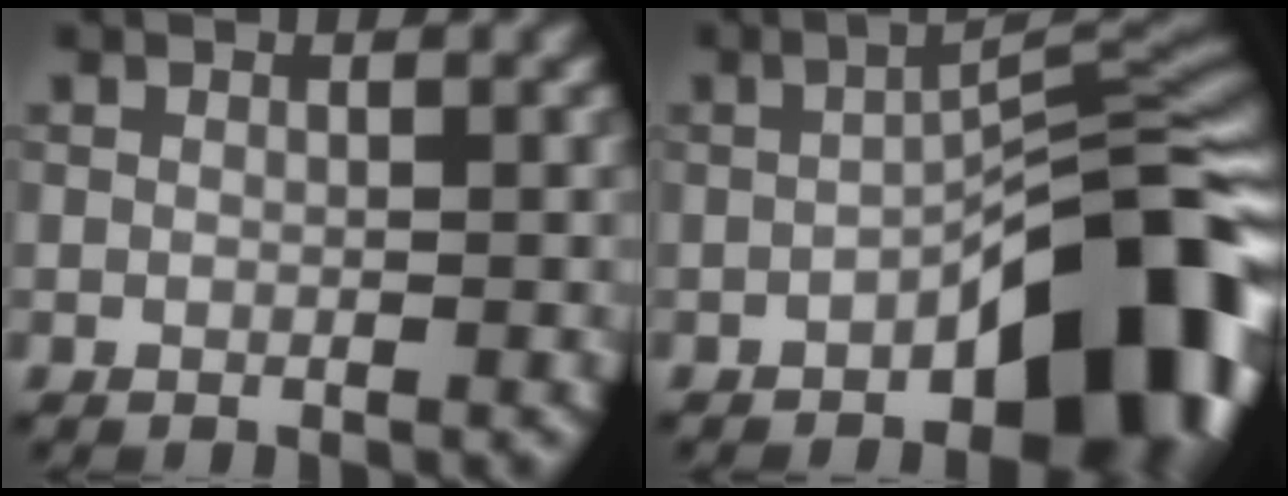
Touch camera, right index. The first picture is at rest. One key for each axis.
{"total": 11.4, "fx": -4.5, "fy": 4.2, "fz": 9.5, "tx": -0.118, "ty": 0.014, "tz": -0.072}